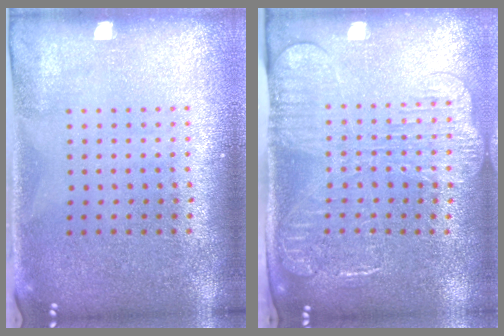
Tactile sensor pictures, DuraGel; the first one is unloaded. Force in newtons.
{"total": 2.4, "press": 2.0, "slide": 1.4}